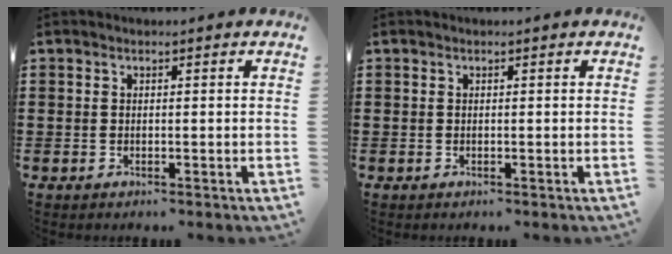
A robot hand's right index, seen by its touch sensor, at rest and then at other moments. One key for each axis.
{"total": 0.0}